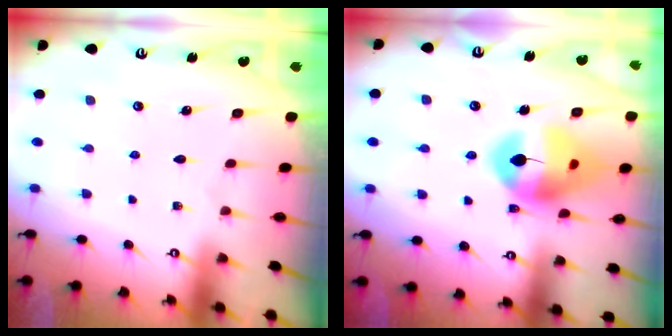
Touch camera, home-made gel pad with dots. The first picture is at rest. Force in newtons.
{"total": 15.2, "press": 15.0, "slide": 2.3}